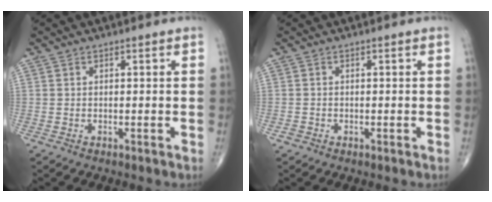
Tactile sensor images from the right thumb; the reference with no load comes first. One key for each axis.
{"total": 0.8, "fx": -0.4, "fy": 0.7, "fz": 0.2, "tx": -0.002, "ty": 0.003, "tz": -0.010}